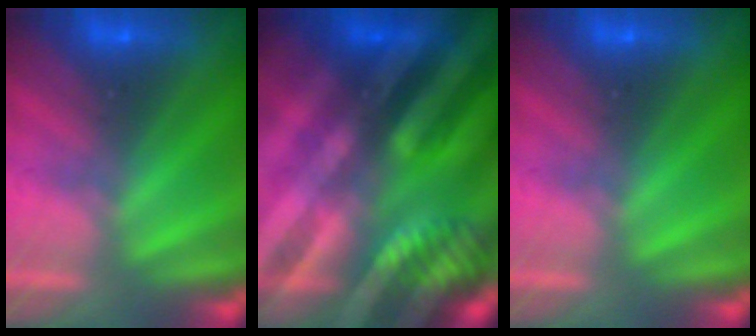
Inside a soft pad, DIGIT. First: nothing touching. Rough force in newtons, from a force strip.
{"total": 7.1}
{"total": 0.0}